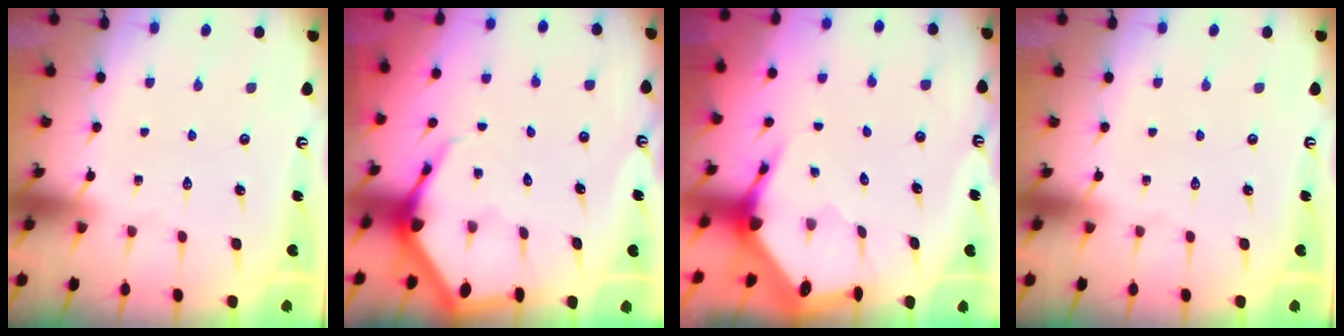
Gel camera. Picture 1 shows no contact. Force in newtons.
{"total": 6.0, "press": 5.9, "slide": 0.8}
{"total": 3.9, "press": 3.9, "slide": 0.6}
{"total": 0.0}